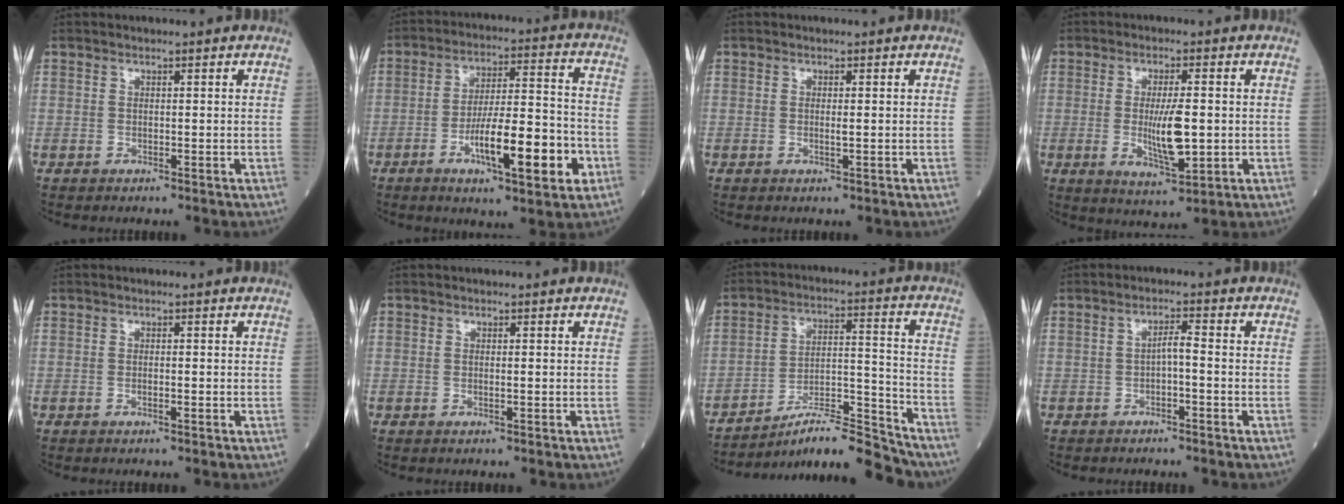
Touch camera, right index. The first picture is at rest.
{"total": 14.0, "force": [-5.3, 2.4, 12.7], "torque": [-0.211, 0.003, -0.082]}
{"total": 1.0, "force": [-0.1, 0.0, 1.0], "torque": [-0.021, -0.003, -0.002]}
{"total": 7.8, "force": [-0.6, 1.7, 7.6], "torque": [-0.139, -0.015, -0.008]}
{"total": 0.6, "force": [-0.3, 0.0, 0.6], "torque": [-0.011, 0.001, -0.003]}
{"total": 0.7, "force": [-0.1, 0.0, 0.7], "torque": [-0.014, -0.001, -0.002]}
{"total": 12.8, "force": [-12.1, 0.9, 4.1], "torque": [-0.056, 0.036, -0.206]}
{"total": 2.1, "force": [-0.7, 0.3, 2.0], "torque": [-0.032, 0.005, -0.015]}